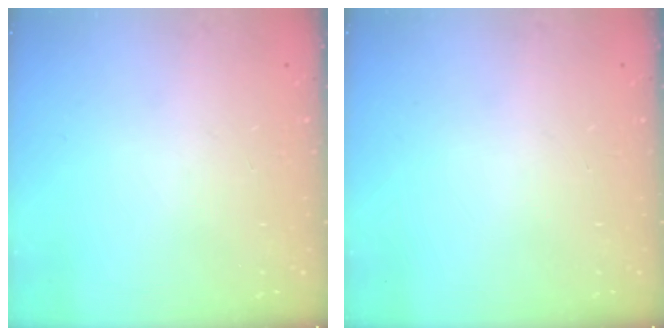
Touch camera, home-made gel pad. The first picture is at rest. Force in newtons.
{"total": 0.0}